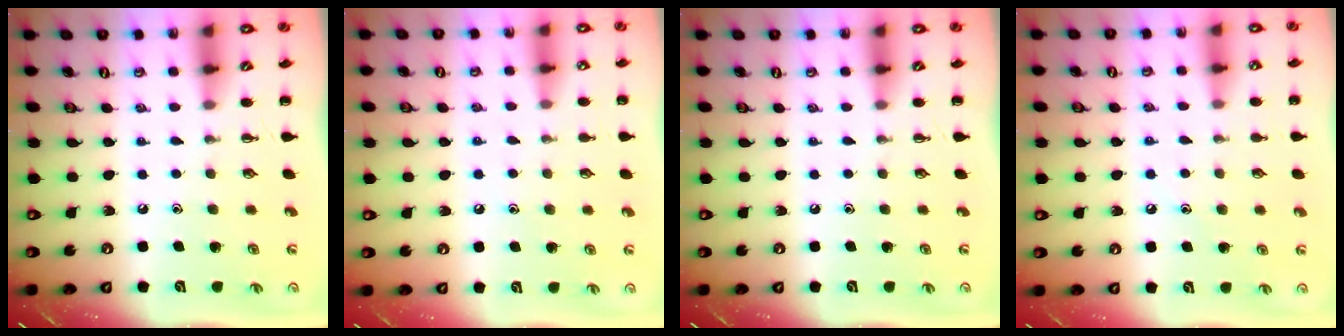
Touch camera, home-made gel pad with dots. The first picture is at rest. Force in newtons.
{"total": 6.2, "press": 5.9, "slide": 1.9}
{"total": 0.0}
{"total": 5.6, "press": 5.3, "slide": 1.6}